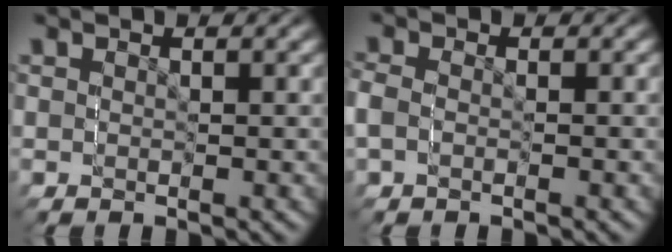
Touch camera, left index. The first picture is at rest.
{"total": 1.1, "force": [-0.9, -0.1, -0.6], "torque": [0.001, -0.012, -0.014]}